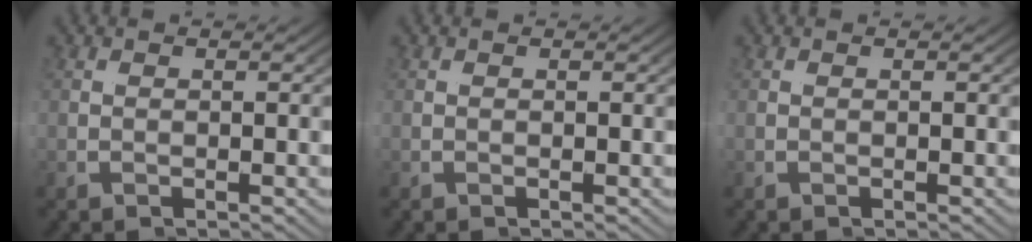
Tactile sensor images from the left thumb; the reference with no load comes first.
{"total": 0.0}
{"total": 0.0}